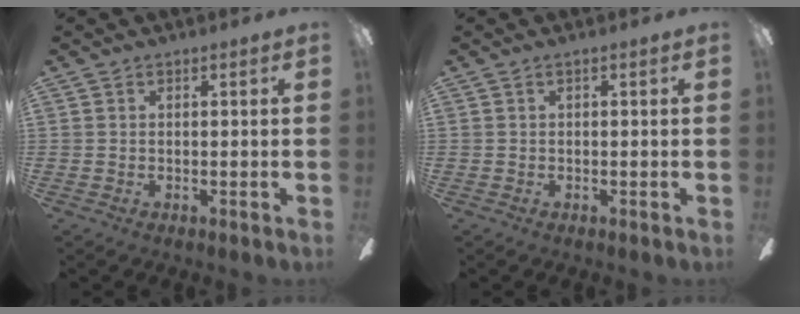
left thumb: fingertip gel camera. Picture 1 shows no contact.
{"total": 0.0}